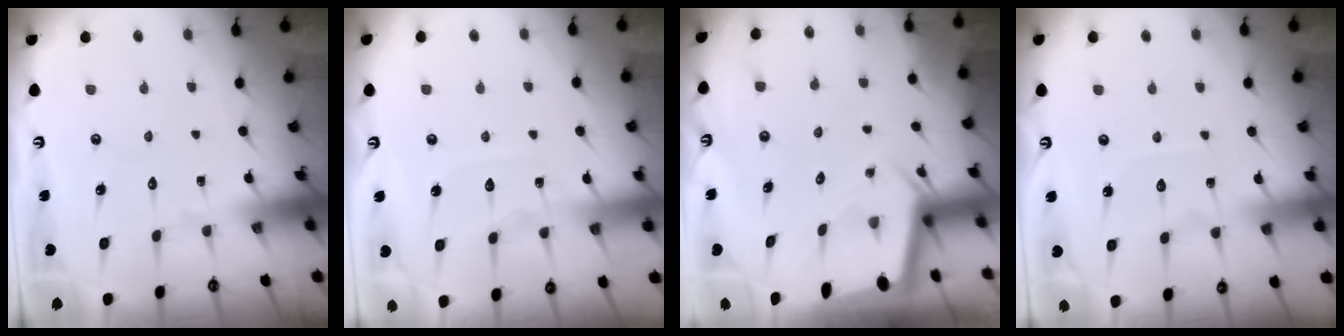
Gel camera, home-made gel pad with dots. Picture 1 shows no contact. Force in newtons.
{"total": 6.5, "press": 6.4, "slide": 0.8}
{"total": 2.4, "press": 2.4, "slide": 0.1}
{"total": 3.8, "press": 3.7, "slide": 0.4}